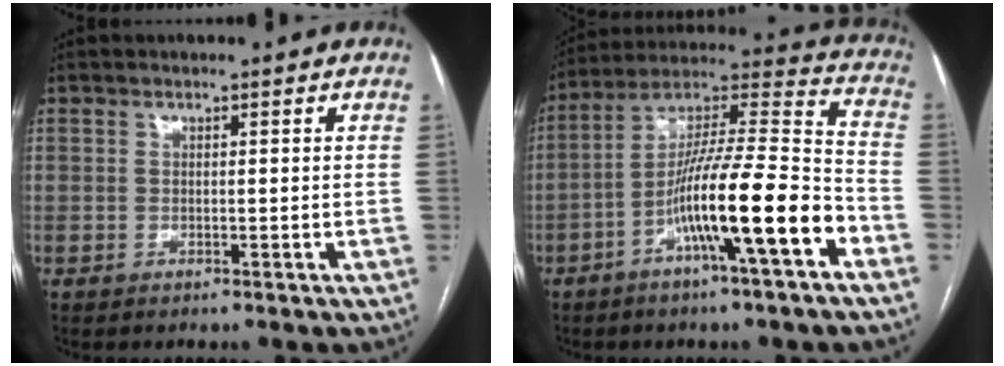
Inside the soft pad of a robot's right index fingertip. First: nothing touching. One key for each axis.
{"total": 17.8, "fx": -7.4, "fy": 0.9, "fz": 16.2, "tx": -0.280, "ty": 0.002, "tz": -0.127}